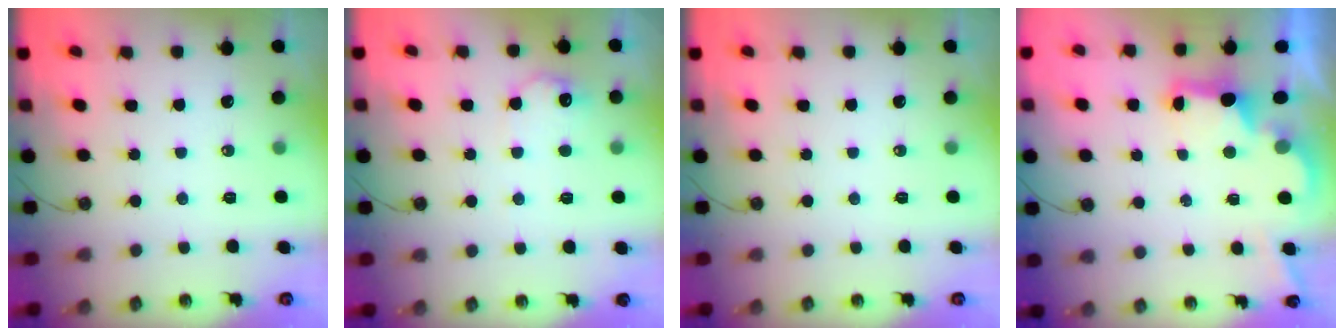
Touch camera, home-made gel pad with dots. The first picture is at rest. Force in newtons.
{"total": 8.9, "press": 8.9, "slide": 0.5}
{"total": 0.0}
{"total": 2.9, "press": 2.8, "slide": 0.9}